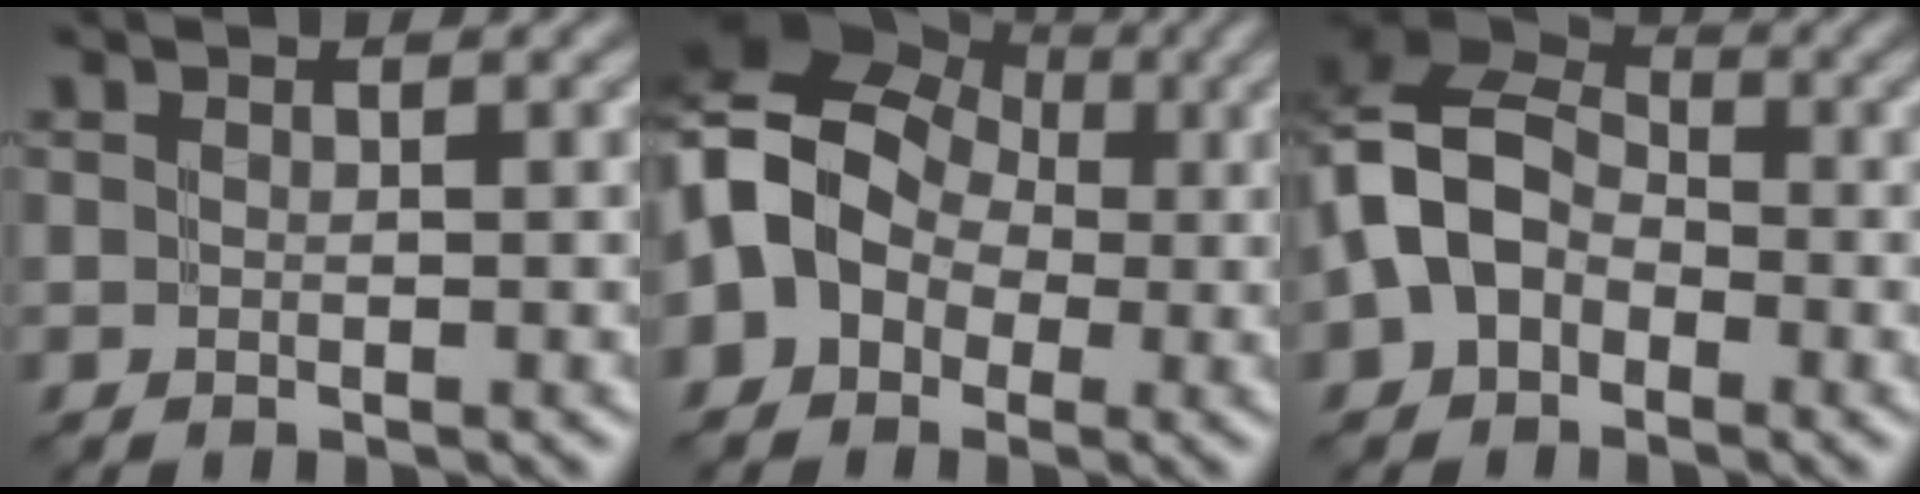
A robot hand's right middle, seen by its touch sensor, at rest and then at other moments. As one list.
[{"total": 9.4, "force": [-0.5, 7.6, 5.6], "torque": [-0.103, 0.007, -0.030]}, {"total": 8.1, "force": [-1.9, 6.2, 4.8], "torque": [-0.089, 0.011, -0.055]}]